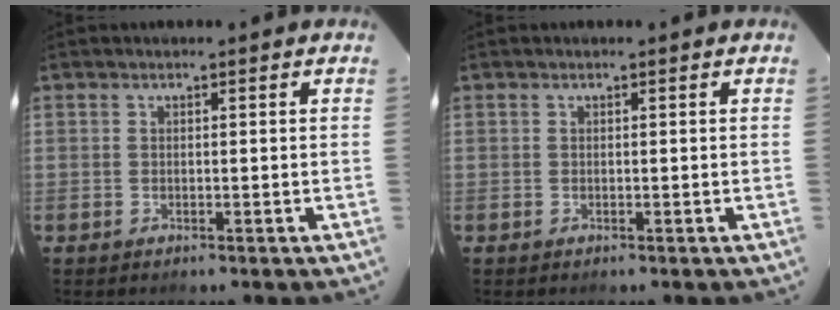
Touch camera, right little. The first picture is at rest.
{"total": 0.0}